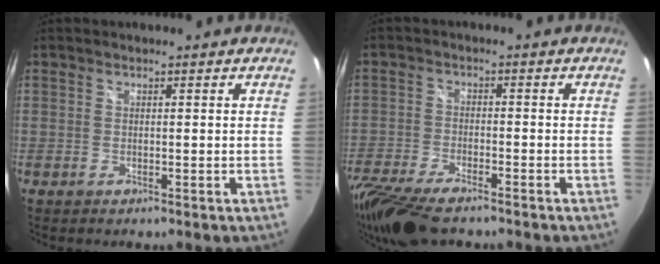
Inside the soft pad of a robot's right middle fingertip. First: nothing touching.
{"total": 15.0, "force": [-11.7, 4.4, 8.3], "torque": [-0.193, -0.048, -0.208]}